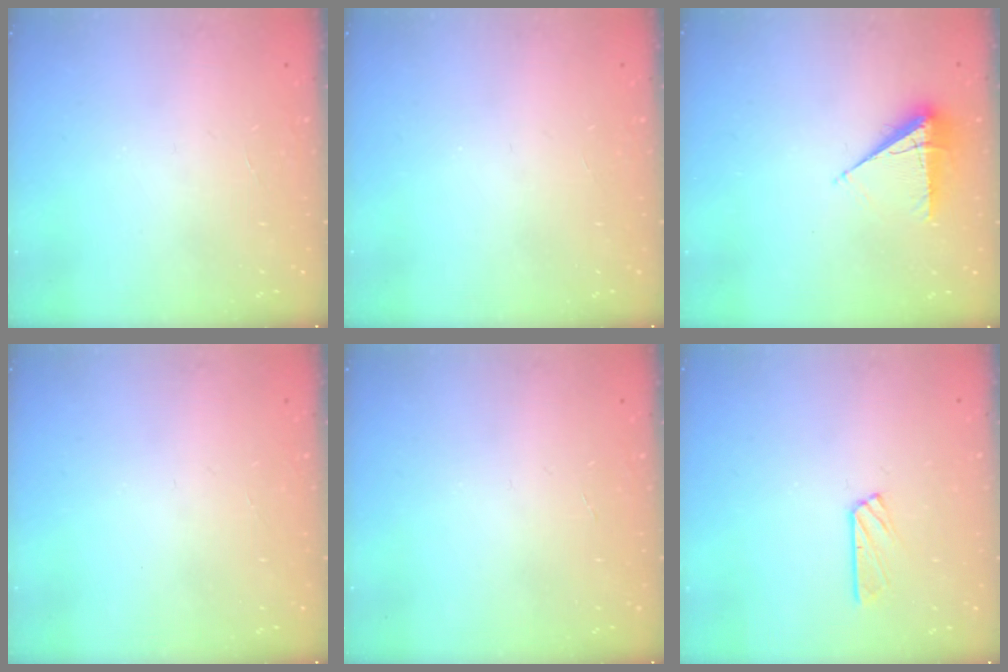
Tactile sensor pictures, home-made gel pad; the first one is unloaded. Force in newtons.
{"total": 0.0}
{"total": 8.1, "press": 8.0, "slide": 1.2}
{"total": 0.0}
{"total": 0.0}
{"total": 6.1, "press": 6.1, "slide": 0.3}